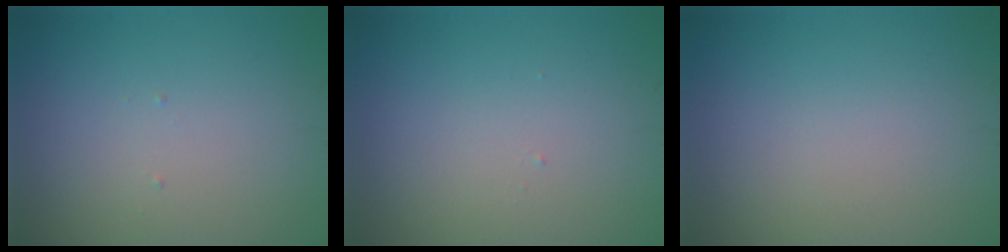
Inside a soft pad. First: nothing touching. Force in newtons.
{"total": 0.0}
{"total": 0.0}